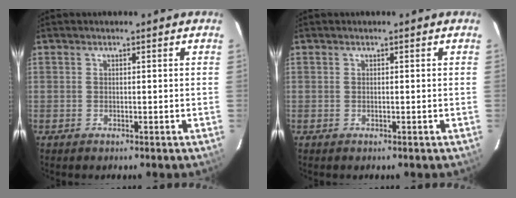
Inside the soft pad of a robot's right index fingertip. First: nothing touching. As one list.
[{"total": 0.0}]